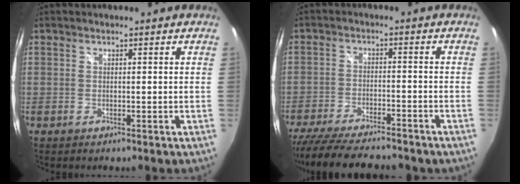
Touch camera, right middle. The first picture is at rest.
{"total": 18.0, "force": [-15.1, 4.6, 8.6], "torque": [-0.174, -0.031, -0.235]}